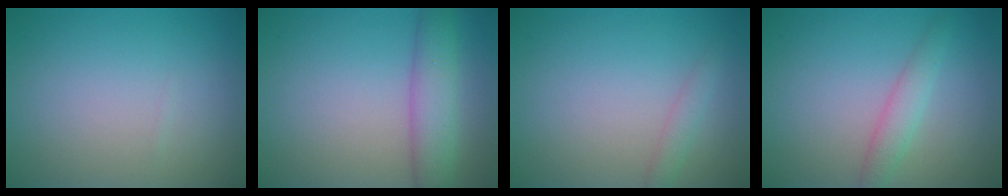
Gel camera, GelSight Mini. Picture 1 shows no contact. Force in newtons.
{"total": 4.3, "press": 4.3, "slide": 0.1}
{"total": 1.2, "press": 1.2, "slide": 0.2}
{"total": 2.1, "press": 2.1, "slide": 0.1}